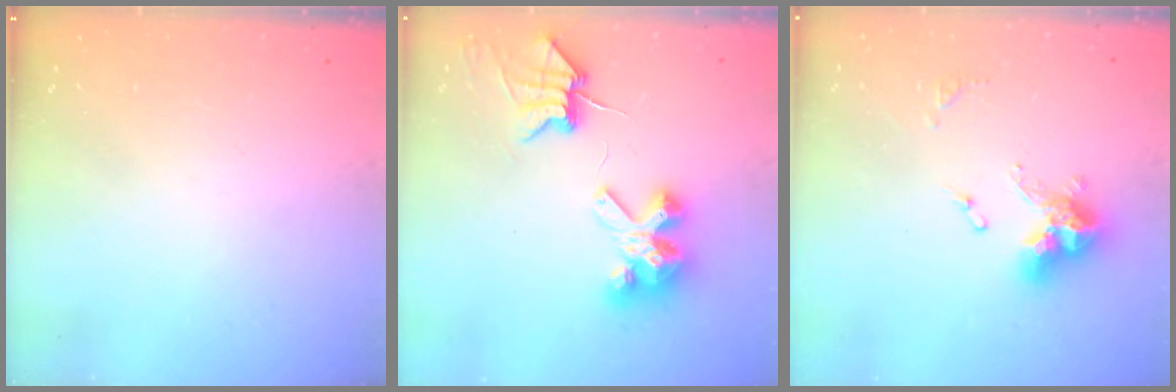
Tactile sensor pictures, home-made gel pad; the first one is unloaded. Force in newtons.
{"total": 7.9, "press": 7.8, "slide": 0.6}
{"total": 11.3, "press": 11.3, "slide": 1.0}